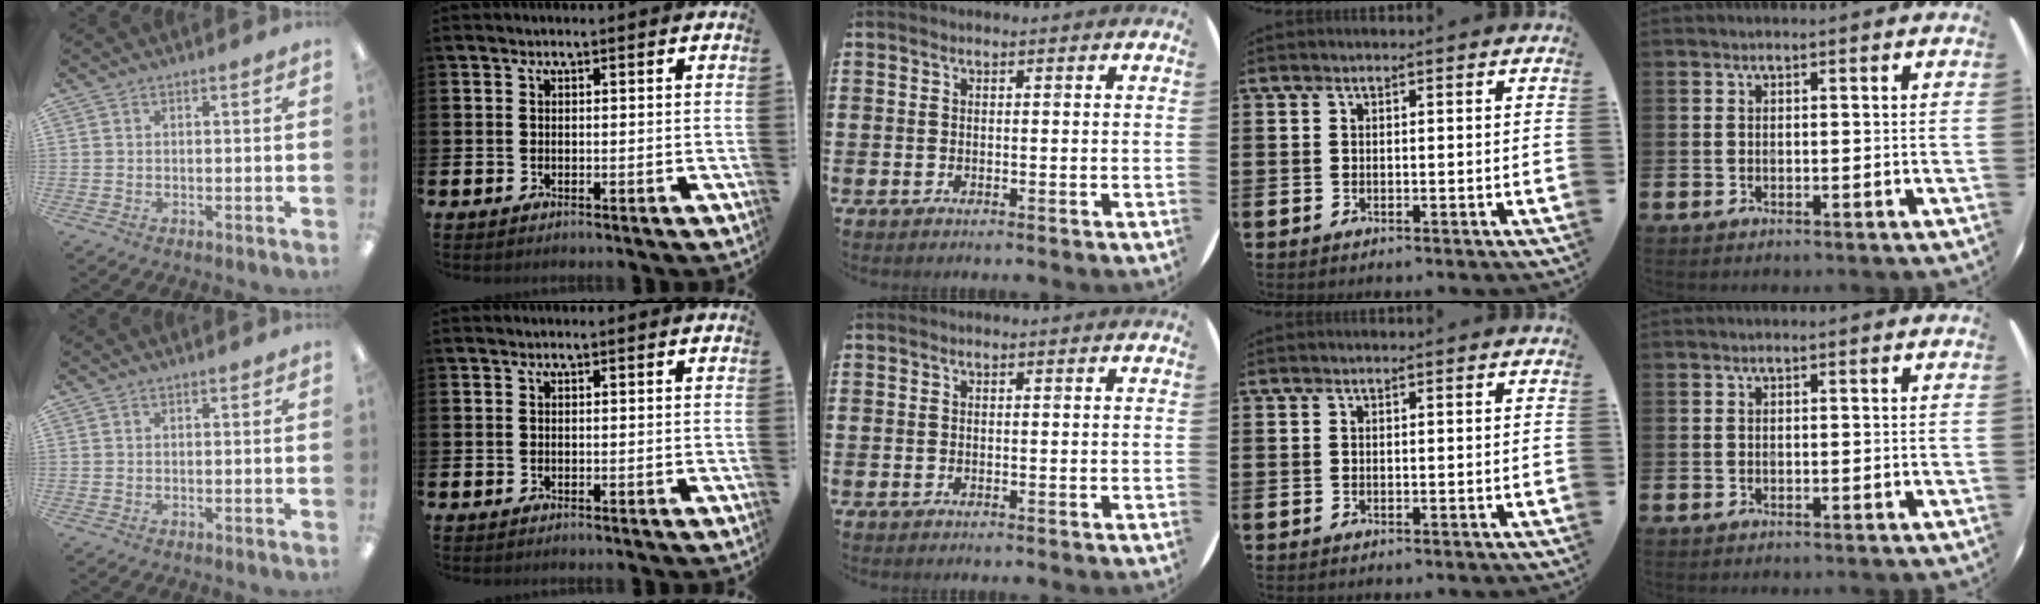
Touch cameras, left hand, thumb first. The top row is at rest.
{}